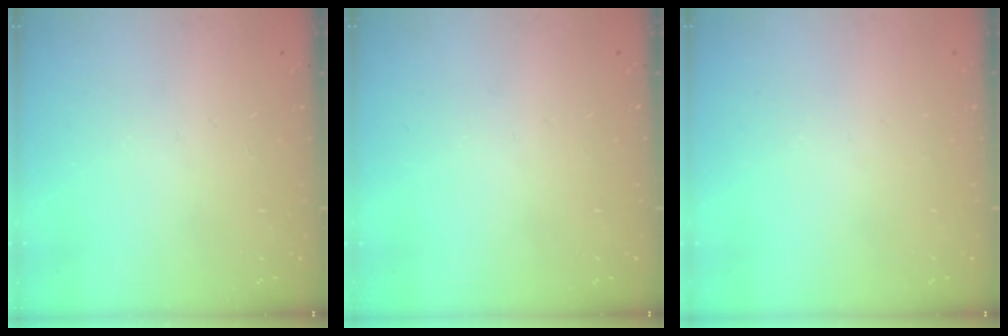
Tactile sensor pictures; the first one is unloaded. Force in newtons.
{"total": 0.0}
{"total": 0.0}